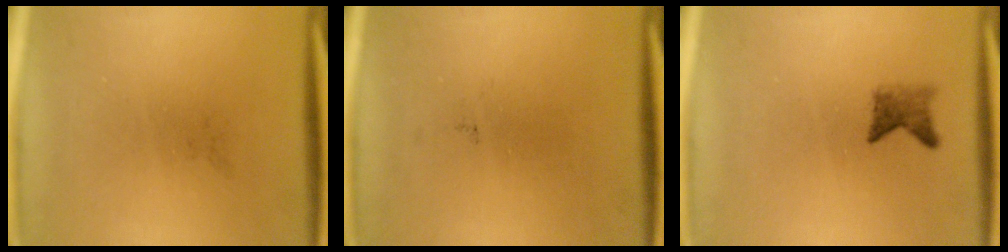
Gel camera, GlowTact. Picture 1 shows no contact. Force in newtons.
{"total": 0.0}
{"total": 2.0}